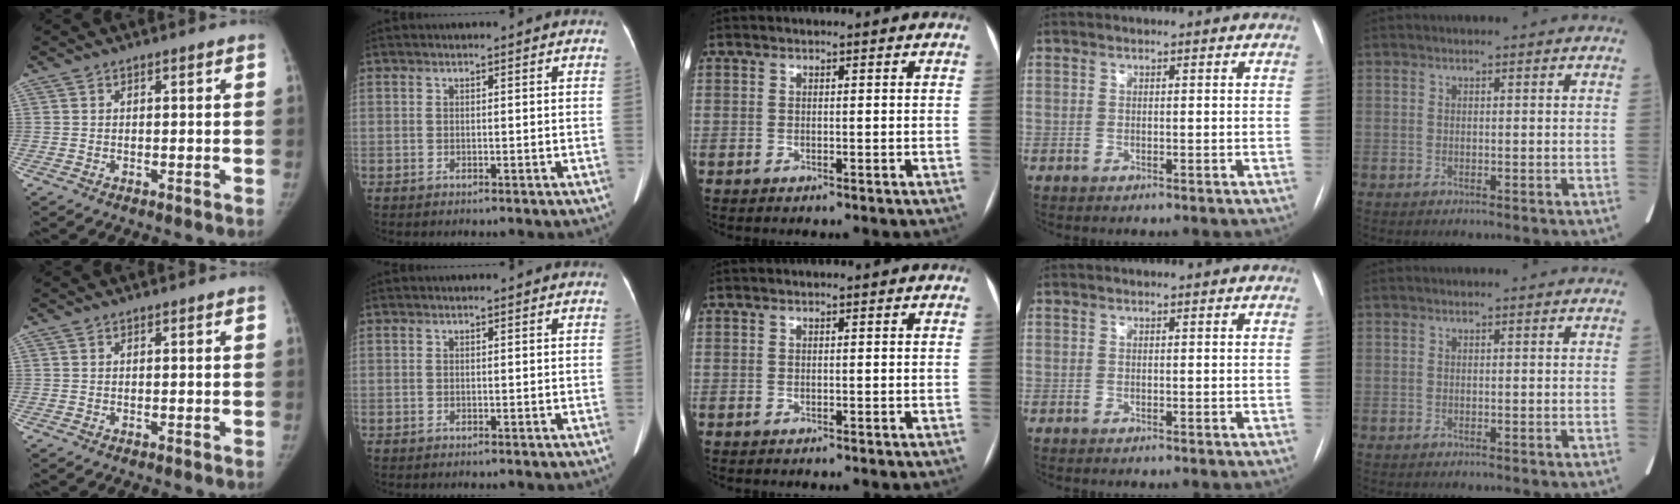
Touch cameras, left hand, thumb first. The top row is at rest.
{}